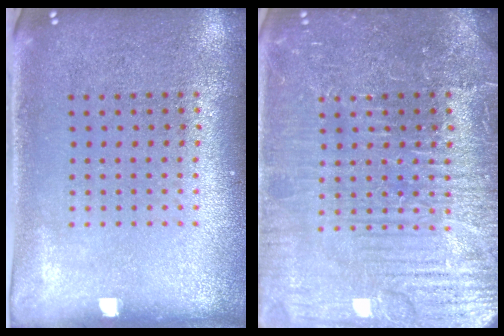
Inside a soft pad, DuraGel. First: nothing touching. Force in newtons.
{"total": 4.9, "press": 4.9, "slide": 0.5}